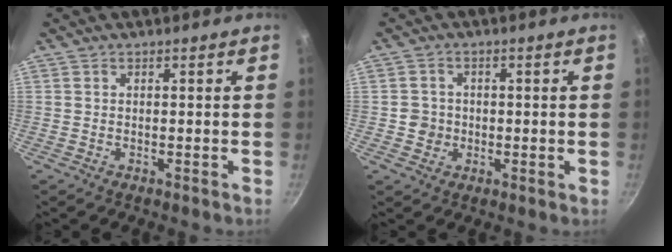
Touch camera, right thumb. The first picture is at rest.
{"total": 3.4, "force": [-0.3, 3.2, 0.9], "torque": [0.004, 0.008, -0.007]}